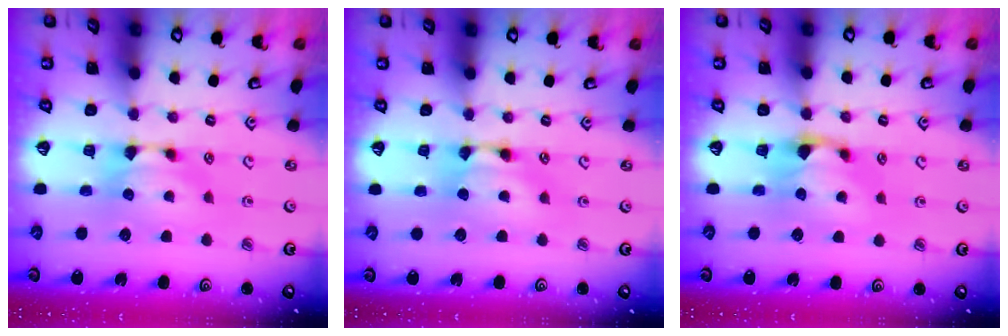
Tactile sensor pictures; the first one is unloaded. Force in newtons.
{"total": 1.7, "press": 1.7, "slide": 0.0}
{"total": 1.0, "press": 0.1, "slide": 1.0}